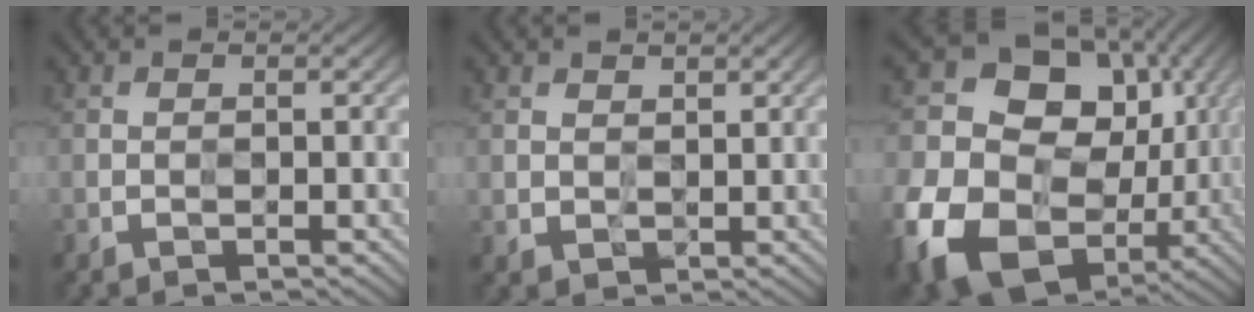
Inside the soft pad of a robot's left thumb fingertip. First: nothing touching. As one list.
[{"total": 2.0, "force": [1.5, 1.2, 0.1], "torque": [-0.002, -0.004, 0.032]}, {"total": 19.8, "force": [-1.5, 16.0, 11.5], "torque": [-0.265, -0.038, -0.003]}]